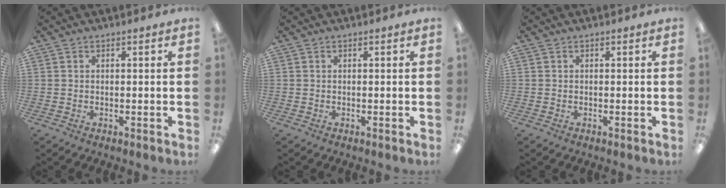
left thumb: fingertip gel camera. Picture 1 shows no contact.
{"total": 0.0}
{"total": 0.0}